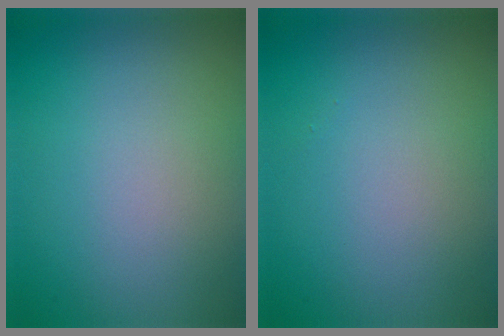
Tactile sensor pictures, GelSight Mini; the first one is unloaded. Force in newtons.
{"total": 0.0}